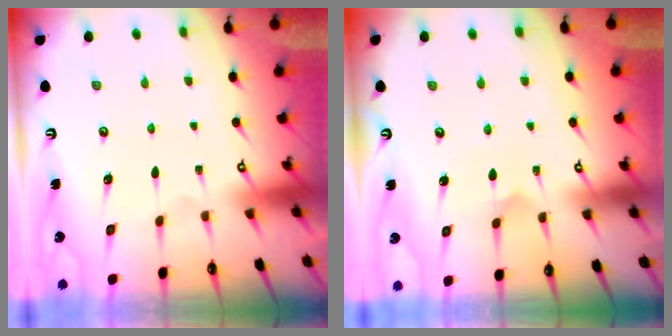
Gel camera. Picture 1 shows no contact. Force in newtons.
{"total": 4.4, "press": 4.4, "slide": 0.4}